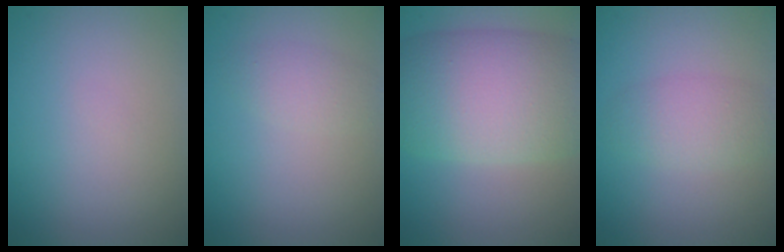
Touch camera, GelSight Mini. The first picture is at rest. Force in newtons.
{"total": 1.8, "press": 1.8, "slide": 0.1}
{"total": 11.3, "press": 11.3, "slide": 0.6}
{"total": 2.8, "press": 2.8, "slide": 0.2}